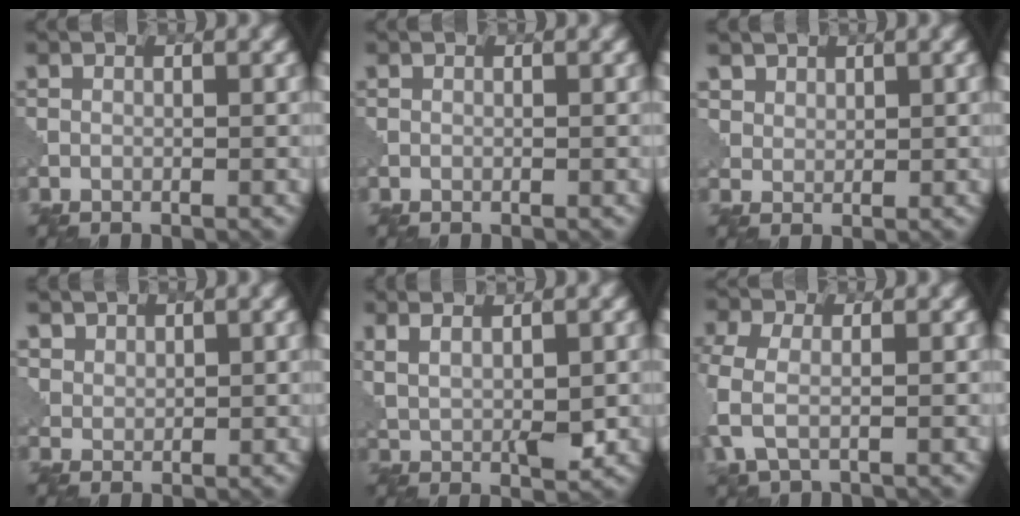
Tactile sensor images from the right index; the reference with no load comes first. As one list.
[{"total": 0.0}, {"total": 2.8, "force": [1.9, 1.9, 0.7], "torque": [-0.029, -0.014, 0.055]}, {"total": 2.6, "force": [2.0, 1.6, 0.6], "torque": [-0.023, -0.012, 0.054]}, {"total": 4.3, "force": [1.5, 1.3, 3.8], "torque": [-0.075, -0.006, 0.038]}, {"total": 4.1, "force": [-0.9, 2.2, 3.3], "torque": [-0.095, -0.004, -0.025]}]